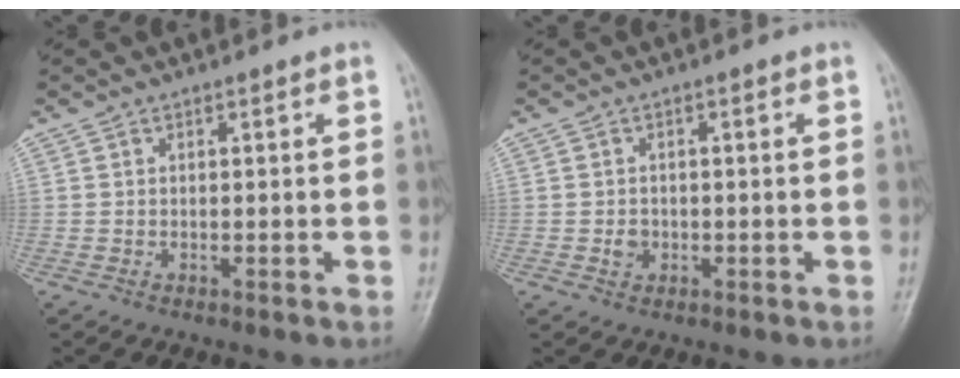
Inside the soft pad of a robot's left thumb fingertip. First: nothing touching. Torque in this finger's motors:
{"motor_torque": [-0.01, 0.02, 0.03, 0.02, 0.00]}